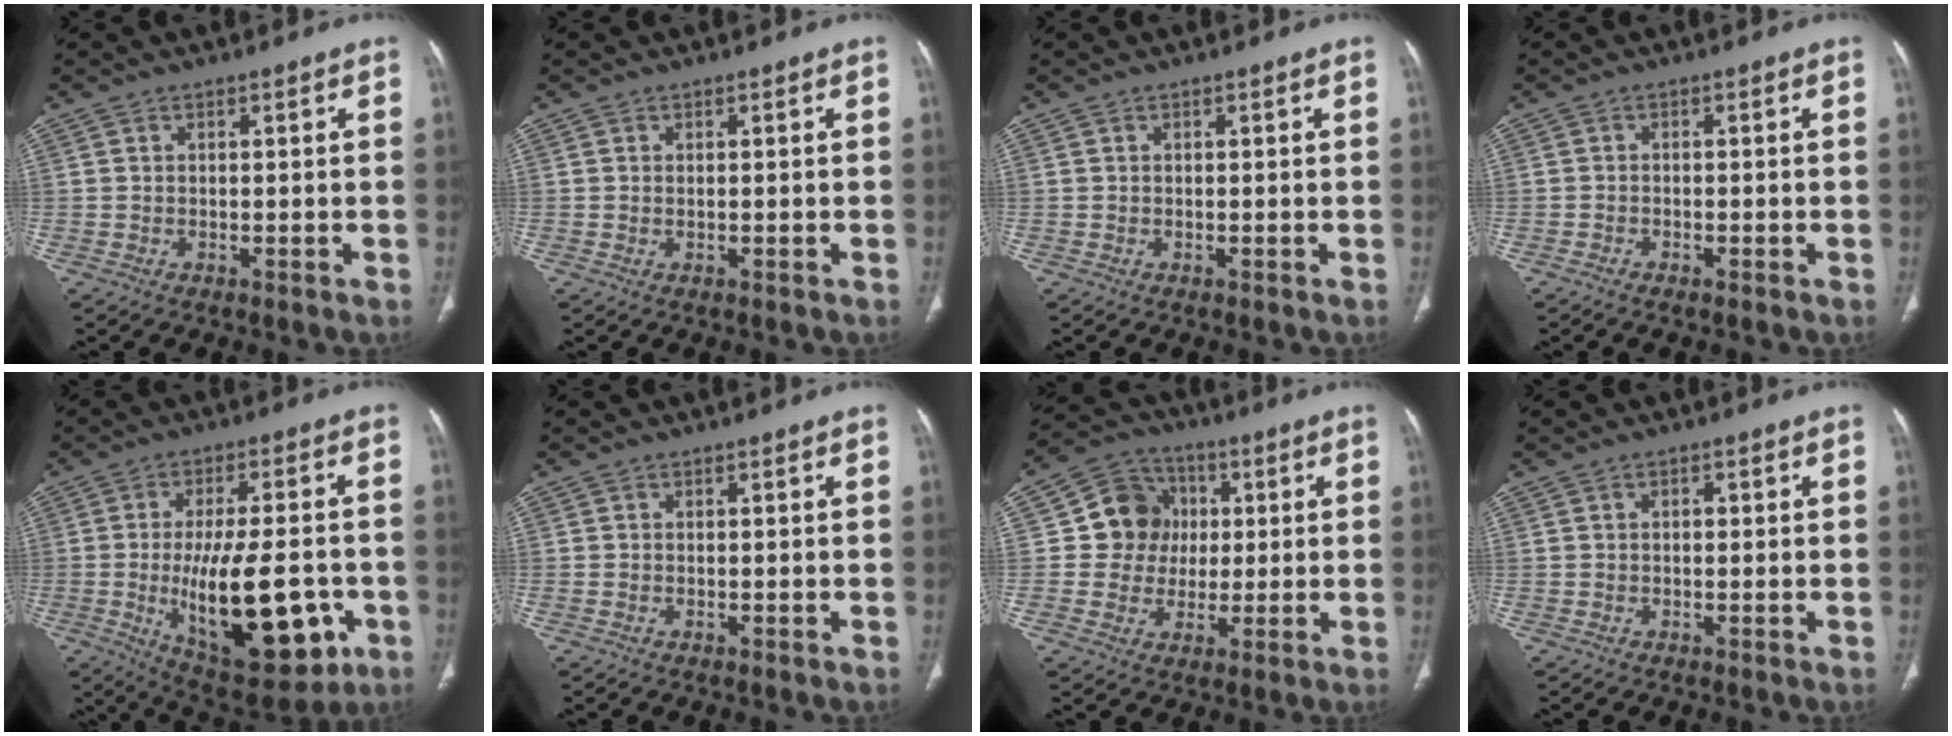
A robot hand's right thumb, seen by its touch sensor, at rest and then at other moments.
{"total": 0.0}
{"total": 0.0}
{"total": 1.2, "force": [-0.8, 0.4, 0.7], "torque": [-0.021, 0.000, -0.016]}
{"total": 21.5, "force": [-5.2, 9.0, 18.8], "torque": [-0.284, 0.004, -0.056]}
{"total": 0.0}
{"total": 10.4, "force": [1.2, 9.6, 3.6], "torque": [-0.013, 0.009, 0.016]}
{"total": 0.8, "force": [0.0, 0.6, 0.6], "torque": [-0.007, 0.003, -0.001]}